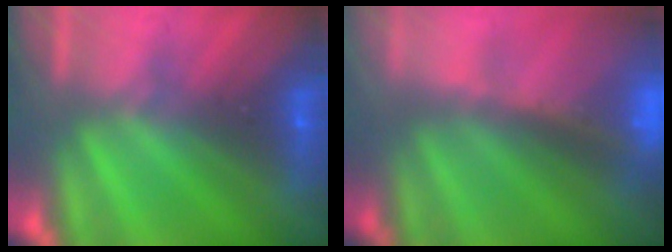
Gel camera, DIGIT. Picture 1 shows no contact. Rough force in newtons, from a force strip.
{"total": 9.5}